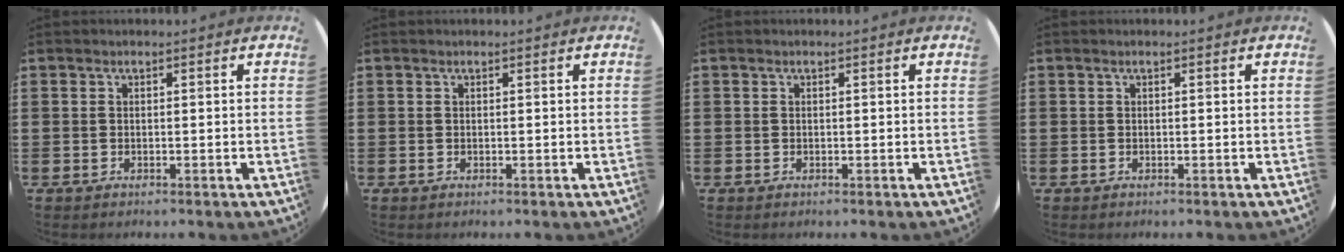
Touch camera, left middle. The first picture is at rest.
{"total": 0.0}
{"total": 0.0}
{"total": 0.0}